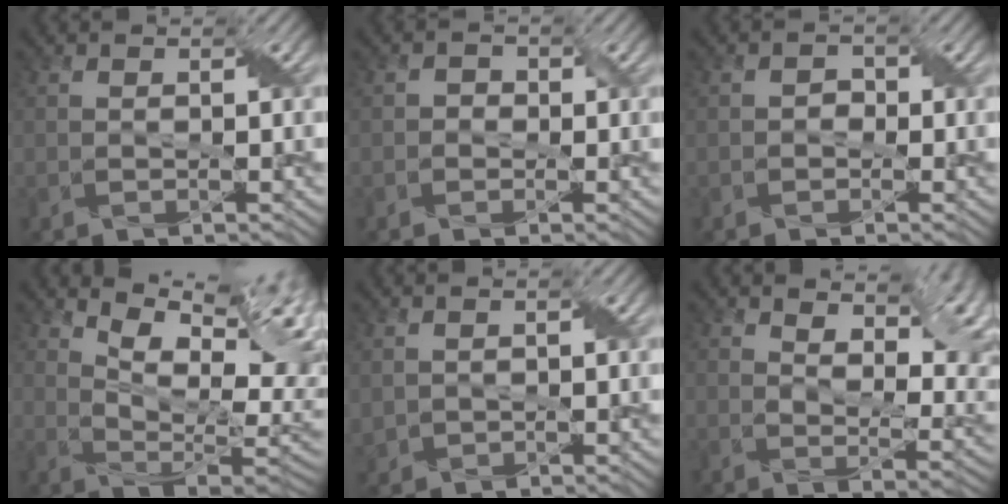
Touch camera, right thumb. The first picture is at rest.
{"total": 1.3, "force": [-0.4, 1.2, 0.2], "torque": [0.002, 0.001, -0.011]}
{"total": 1.1, "force": [-0.5, 1.0, 0.3], "torque": [-0.004, 0.002, -0.012]}
{"total": 14.0, "force": [6.0, 5.5, 11.4], "torque": [-0.184, 0.019, 0.099]}
{"total": 1.5, "force": [0.4, 1.3, 0.6], "torque": [-0.024, -0.002, 0.013]}
{"total": 11.6, "force": [6.2, 5.2, 8.3], "torque": [-0.128, 0.000, 0.102]}